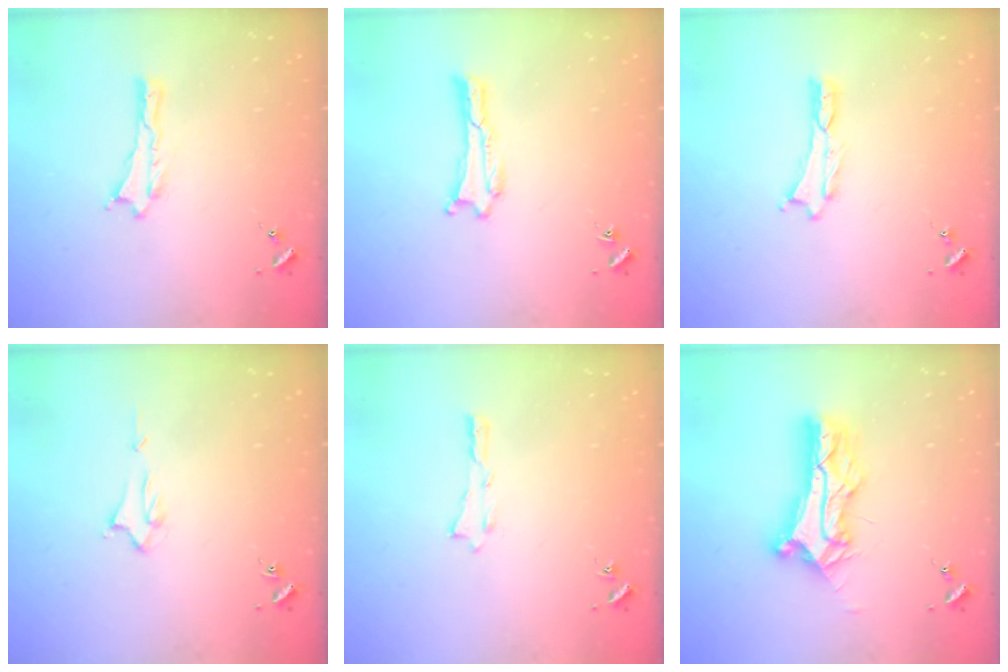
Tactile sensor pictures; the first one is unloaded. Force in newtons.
{"total": 0.0}
{"total": 0.0}
{"total": 1.4, "press": 1.4, "slide": 0.2}
{"total": 0.0}
{"total": 11.0, "press": 11.0, "slide": 0.9}